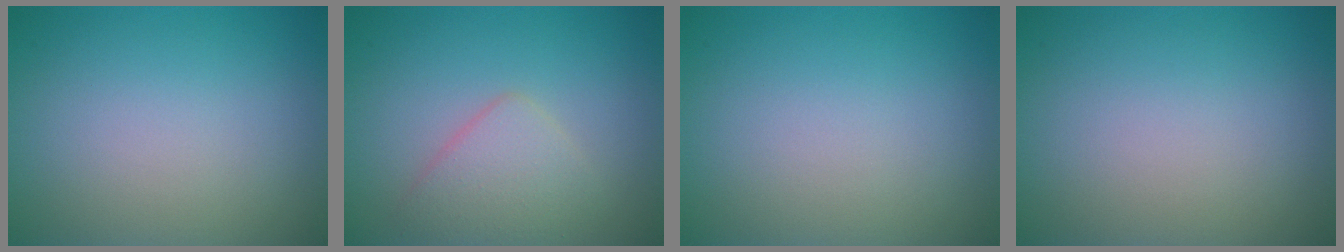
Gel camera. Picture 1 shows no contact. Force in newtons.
{"total": 2.7, "press": 2.7, "slide": 0.2}
{"total": 0.0}
{"total": 0.0}